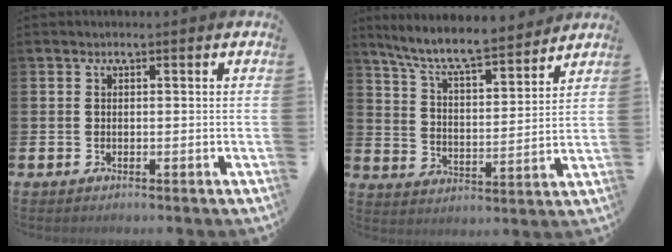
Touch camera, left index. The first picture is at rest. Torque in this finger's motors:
{"motor_torque": [1.03, -1.11, 0.54, 0.21]}